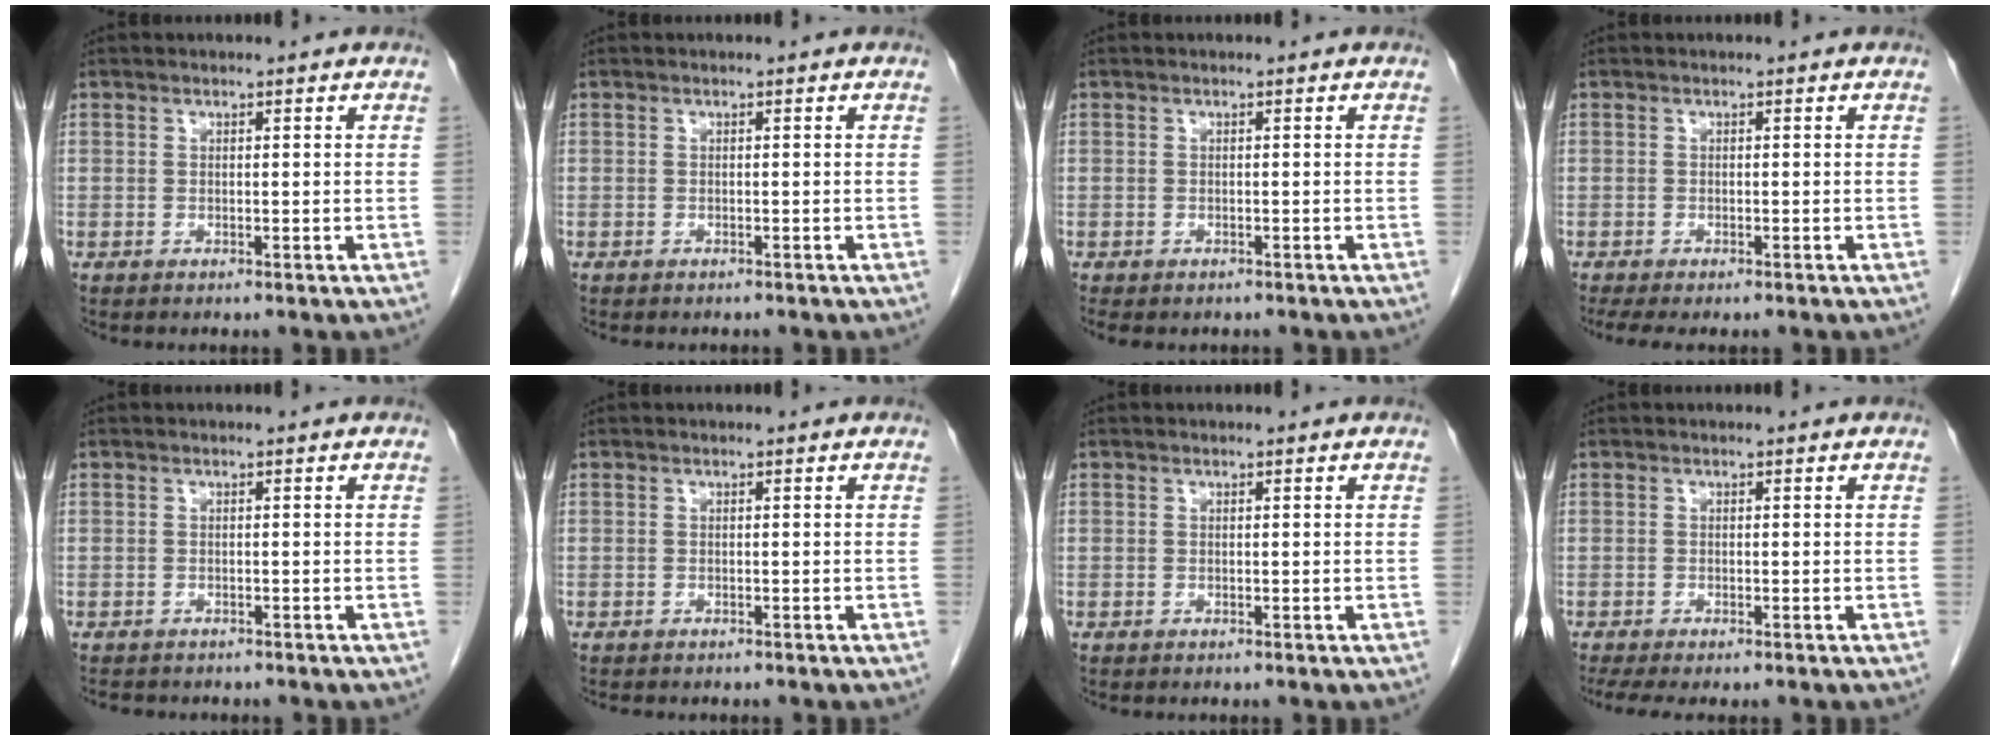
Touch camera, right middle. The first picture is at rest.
{"total": 1.3, "force": [-1.2, 0.4, 0.3], "torque": [-0.014, -0.003, -0.015]}
{"total": 3.6, "force": [-2.9, 1.7, 1.2], "torque": [-0.015, -0.005, -0.037]}
{"total": 4.6, "force": [-3.7, 1.2, 2.5], "torque": [-0.036, -0.014, -0.053]}
{"total": 4.4, "force": [-3.8, 1.7, 1.5], "torque": [-0.025, -0.005, -0.048]}
{"total": 2.5, "force": [-2.1, 0.8, 0.9], "torque": [-0.018, -0.007, -0.022]}
{"total": 0.0}
{"total": 5.0, "force": [-4.1, 0.8, 2.8], "torque": [-0.040, -0.013, -0.063]}